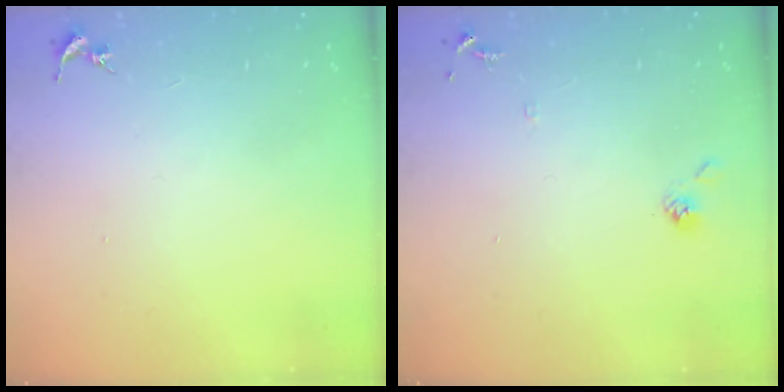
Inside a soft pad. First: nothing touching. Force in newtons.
{"total": 7.3, "press": 7.3, "slide": 0.4}